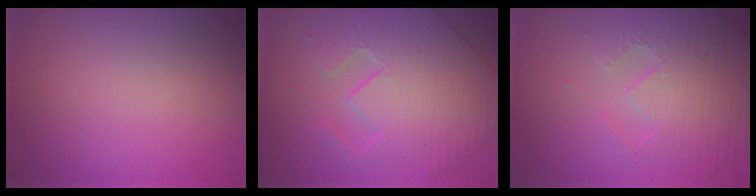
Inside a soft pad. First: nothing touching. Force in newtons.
{"total": 6.7, "press": 5.7, "slide": 3.6}
{"total": 4.5, "press": 4.5, "slide": 0.8}